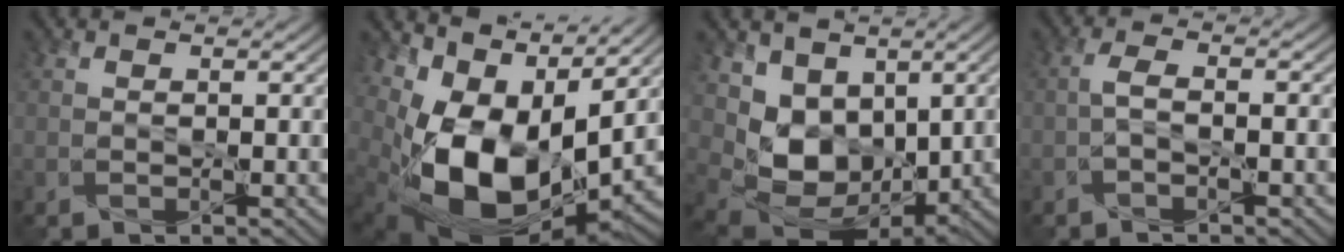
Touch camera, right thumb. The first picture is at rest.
{"total": 14.7, "force": [1.3, 9.3, 11.4], "torque": [-0.228, -0.029, 0.037]}
{"total": 8.2, "force": [1.8, 6.3, 4.8], "torque": [-0.116, -0.030, 0.046]}
{"total": 2.0, "force": [-0.8, 0.7, 1.7], "torque": [-0.041, 0.005, -0.019]}